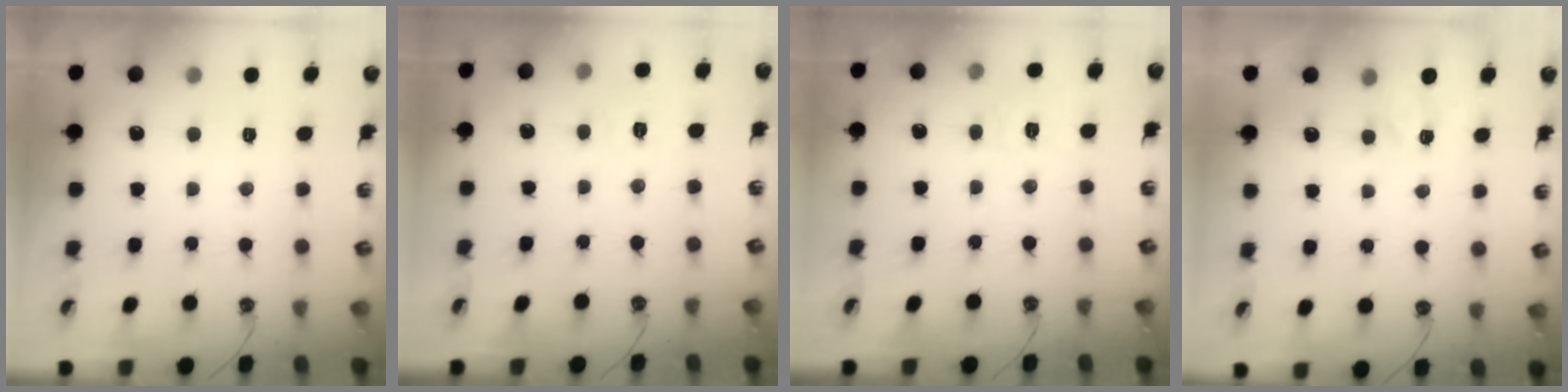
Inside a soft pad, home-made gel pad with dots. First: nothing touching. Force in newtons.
{"total": 3.9, "press": 3.9, "slide": 0.2}
{"total": 7.7, "press": 7.6, "slide": 0.8}
{"total": 2.9, "press": 2.8, "slide": 0.4}